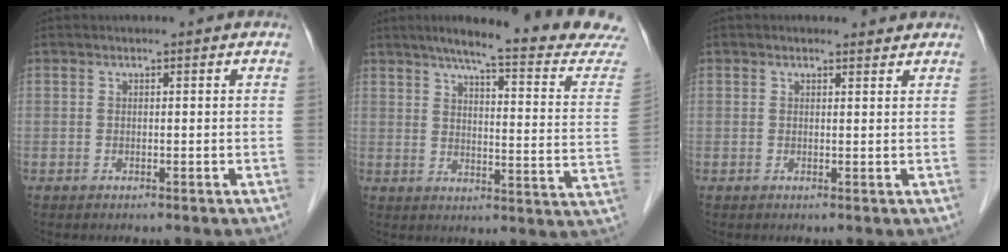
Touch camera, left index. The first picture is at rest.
{"total": 19.6, "force": [17.4, -0.4, 8.9], "torque": [-0.119, -0.069, 0.206]}
{"total": 1.2, "force": [1.1, 0.5, 0.0], "torque": [-0.007, -0.003, 0.009]}